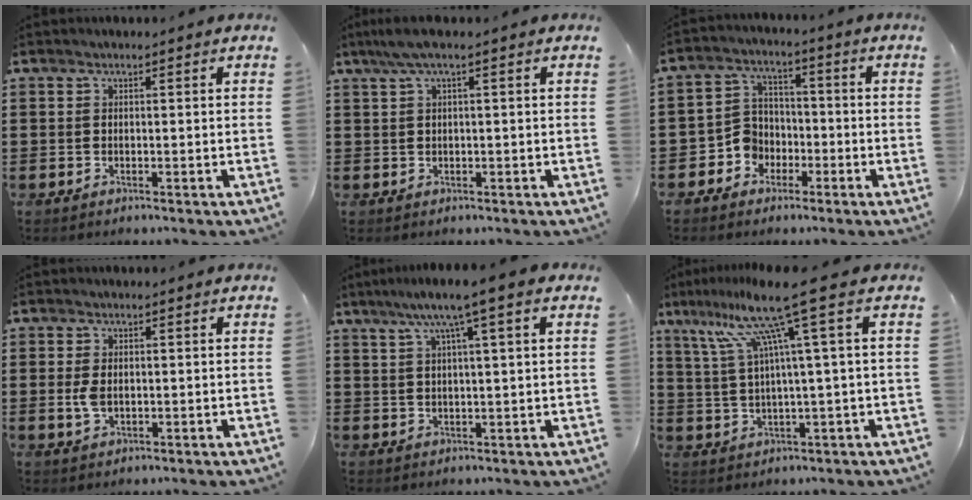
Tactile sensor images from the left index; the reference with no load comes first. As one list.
[{"total": 2.3, "force": [0.4, 0.3, 2.3], "torque": [-0.049, -0.002, 0.003]}, {"total": 5.6, "force": [-2.7, 4.7, 1.3], "torque": [-0.056, 0.006, -0.059]}, {"total": 2.9, "force": [-0.1, 1.7, 2.3], "torque": [-0.062, -0.002, -0.006]}, {"total": 5.8, "force": [2.9, -0.1, 5.0], "torque": [-0.107, 0.003, 0.044]}, {"total": 12.1, "force": [5.6, -0.5, 10.7], "torque": [-0.239, -0.026, 0.080]}]